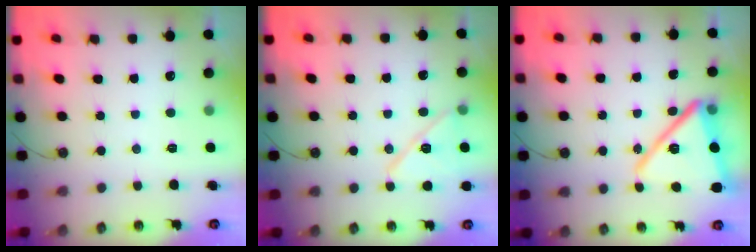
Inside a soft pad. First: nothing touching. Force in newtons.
{"total": 11.9, "press": 11.9, "slide": 0.6}
{"total": 20.3, "press": 20.3, "slide": 1.3}